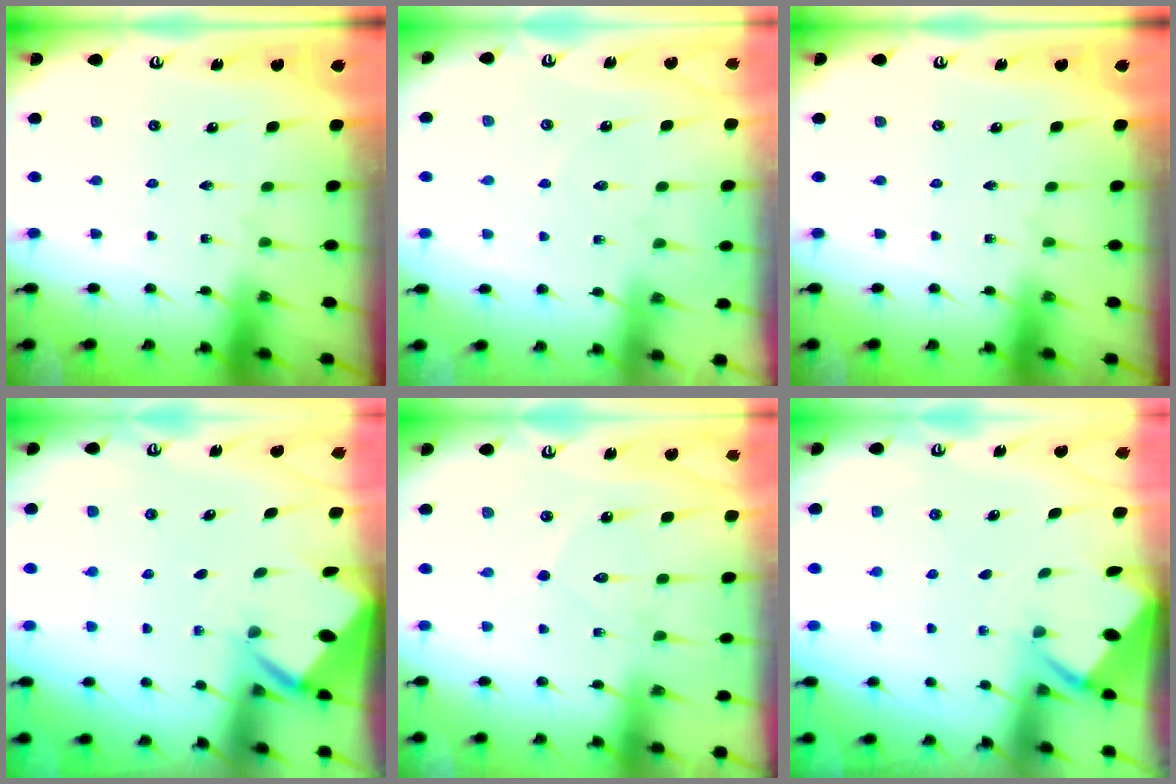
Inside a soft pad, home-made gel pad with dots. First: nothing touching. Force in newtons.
{"total": 4.9, "press": 4.9, "slide": 0.7}
{"total": 0.0}
{"total": 2.7, "press": 2.7, "slide": 0.2}
{"total": 9.4, "press": 9.4, "slide": 0.7}
{"total": 2.6, "press": 2.6, "slide": 0.0}